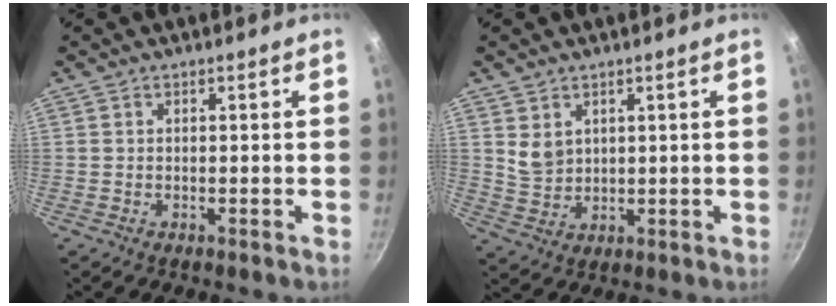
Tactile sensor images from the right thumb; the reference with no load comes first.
{"total": 4.4, "force": [1.9, 3.4, 2.2], "torque": [-0.026, -0.012, 0.045]}